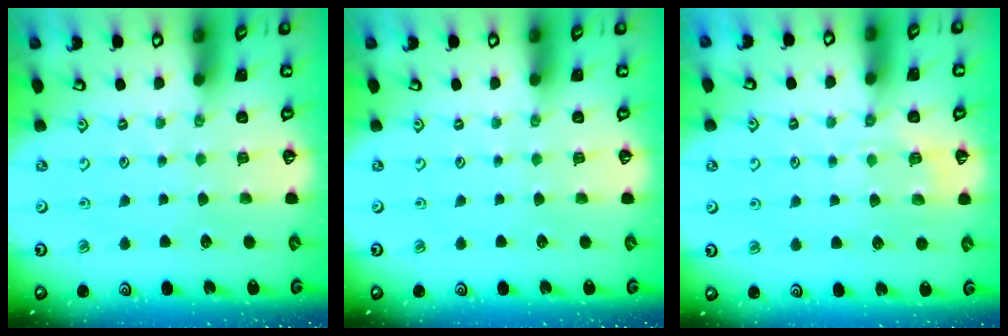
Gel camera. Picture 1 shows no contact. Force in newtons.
{"total": 0.0}
{"total": 6.0, "press": 5.8, "slide": 1.4}